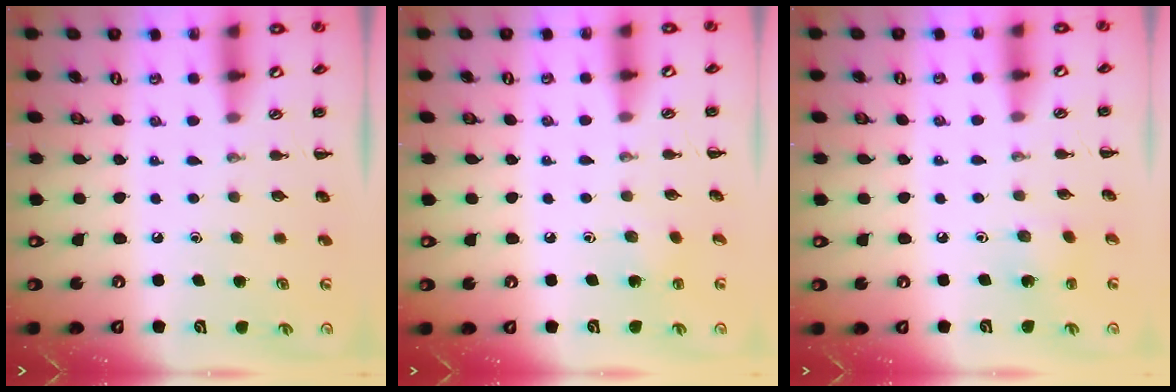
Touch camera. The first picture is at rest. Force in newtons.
{"total": 2.7, "press": 2.6, "slide": 0.9}
{"total": 2.7, "press": 2.6, "slide": 0.7}